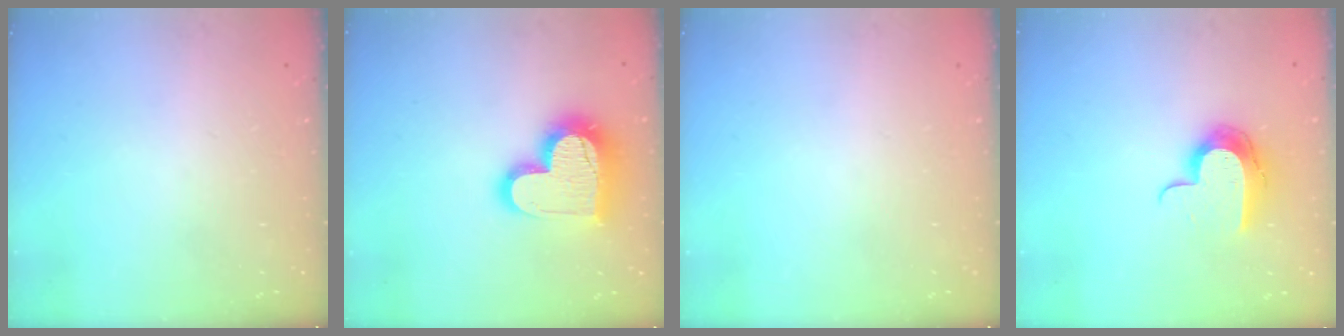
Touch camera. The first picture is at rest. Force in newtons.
{"total": 17.8, "press": 17.7, "slide": 1.5}
{"total": 0.0}
{"total": 11.3, "press": 11.2, "slide": 0.7}